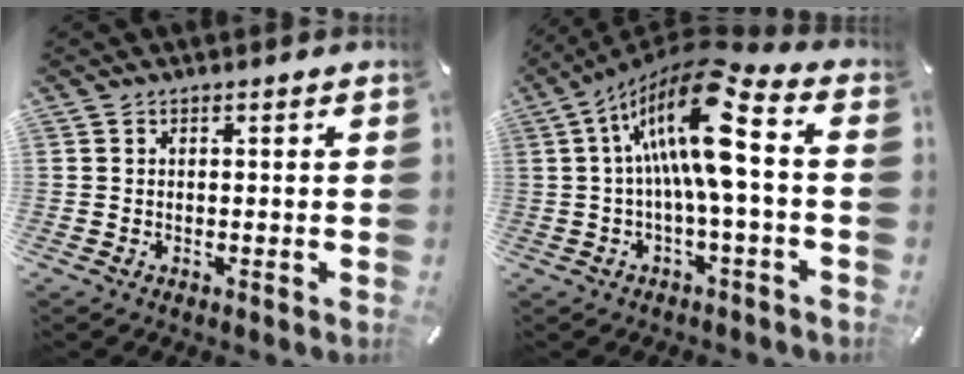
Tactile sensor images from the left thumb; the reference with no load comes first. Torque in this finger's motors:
{"motor_torque": [0.09, 2.29, 2.71, -0.07, 0.34]}